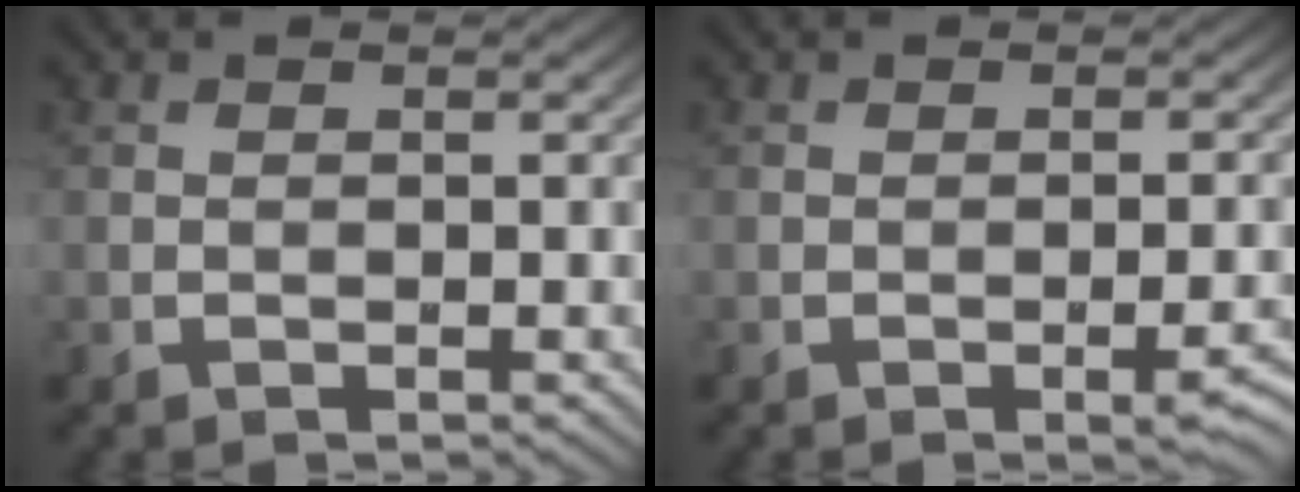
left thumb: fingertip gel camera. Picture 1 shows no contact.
{"total": 2.7, "force": [-1.3, 0.7, 2.2], "torque": [-0.025, 0.001, -0.017]}